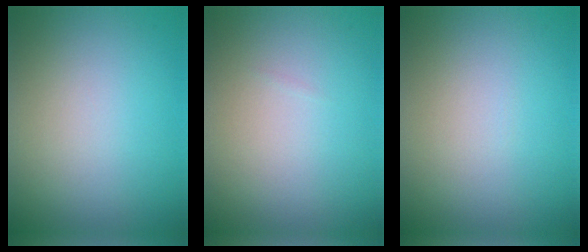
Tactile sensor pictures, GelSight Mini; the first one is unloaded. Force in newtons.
{"total": 0.0}
{"total": 0.0}